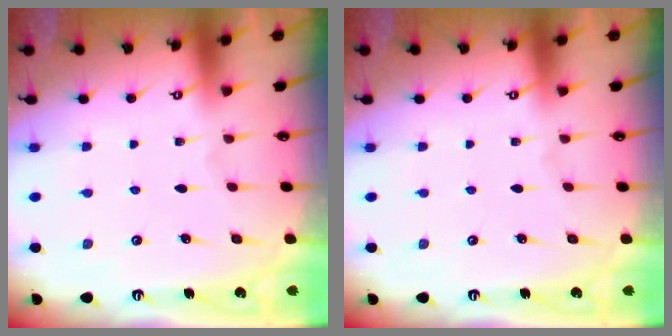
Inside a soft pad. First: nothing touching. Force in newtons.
{"total": 0.0}